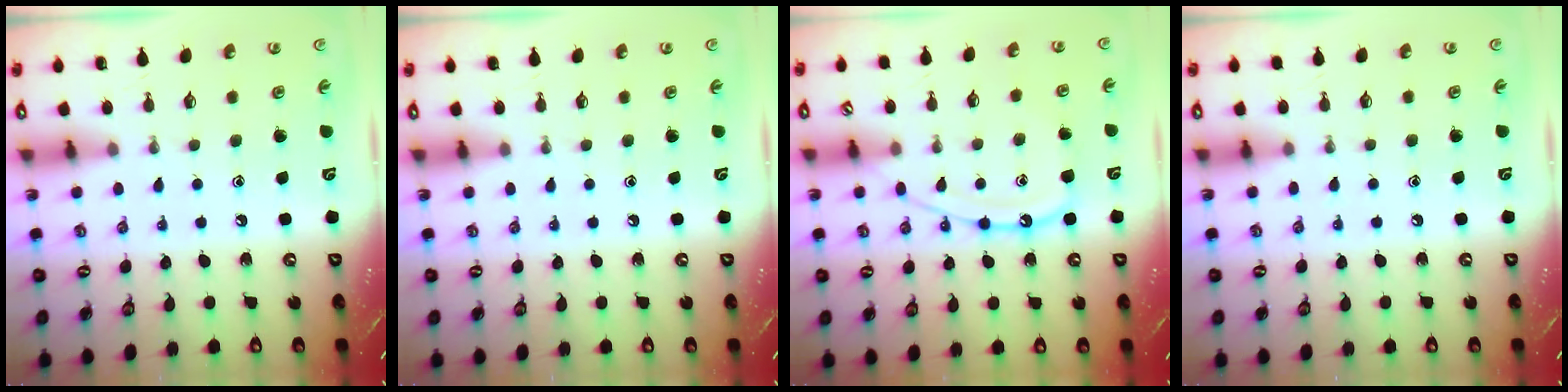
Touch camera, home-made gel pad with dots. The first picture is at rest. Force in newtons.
{"total": 0.0}
{"total": 12.4, "press": 12.4, "slide": 1.2}
{"total": 4.0, "press": 4.0, "slide": 0.6}